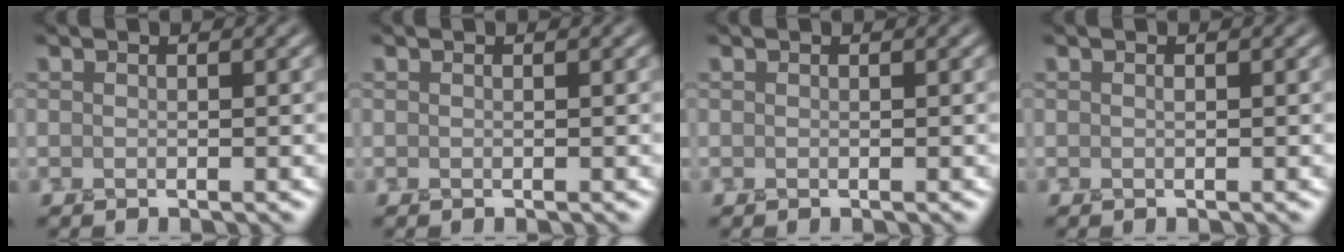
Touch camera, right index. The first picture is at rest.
{"total": 0.0}
{"total": 0.0}
{"total": 0.0}